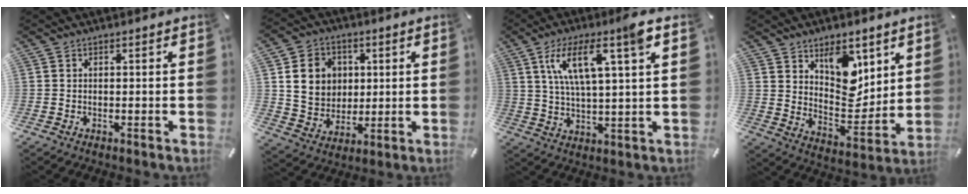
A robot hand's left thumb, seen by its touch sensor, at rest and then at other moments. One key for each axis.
{"total": 11.1, "fx": 2.4, "fy": 9.9, "fz": 4.4, "tx": -0.086, "ty": 0.003, "tz": 0.046}
{"total": 13.3, "fx": 6.7, "fy": 3.3, "fz": 11.0, "tx": -0.201, "ty": -0.004, "tz": 0.111}
{"total": 11.8, "fx": 7.1, "fy": 7.7, "fz": 5.4, "tx": -0.046, "ty": -0.062, "tz": 0.128}